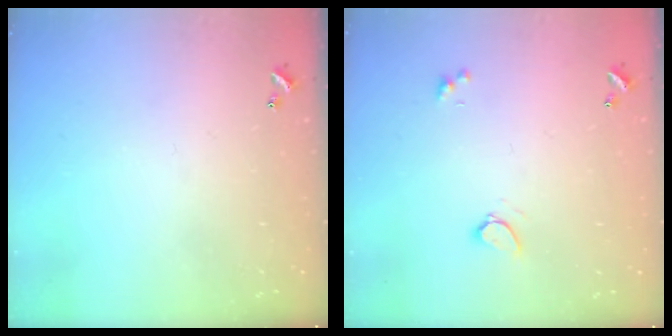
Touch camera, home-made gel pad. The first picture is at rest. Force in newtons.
{"total": 1.0, "press": 1.0, "slide": 0.2}